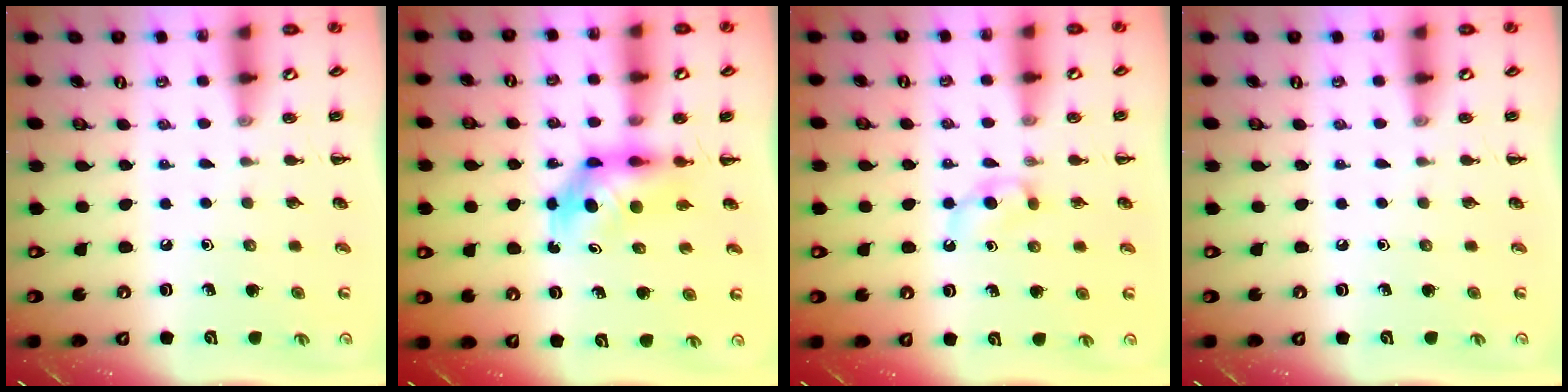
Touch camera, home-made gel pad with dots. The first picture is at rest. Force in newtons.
{"total": 5.2, "press": 5.1, "slide": 0.8}
{"total": 3.7, "press": 3.4, "slide": 1.5}
{"total": 0.0}